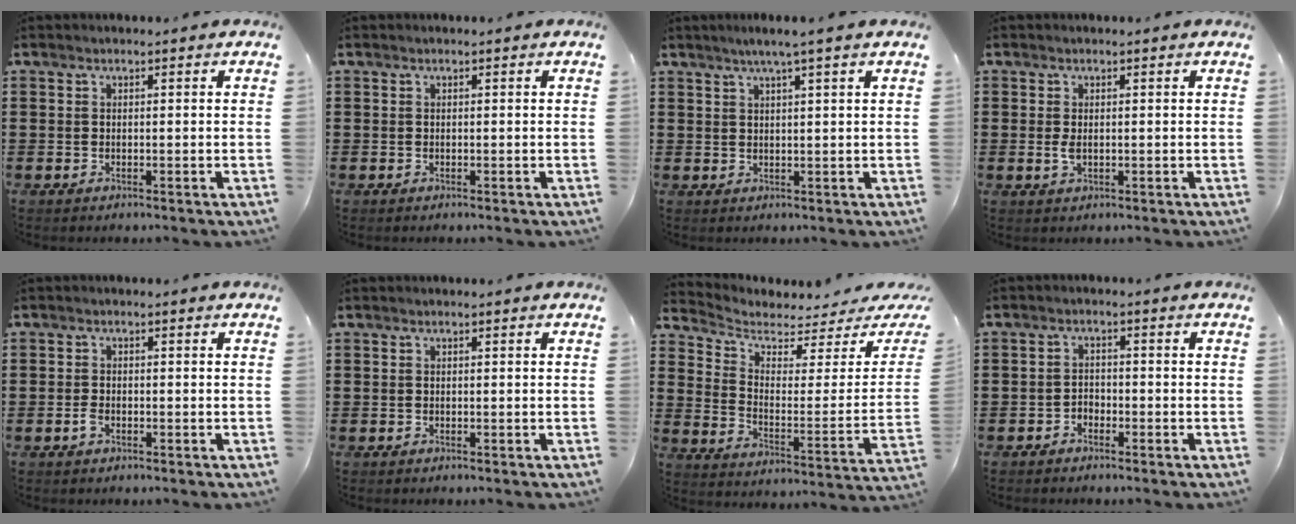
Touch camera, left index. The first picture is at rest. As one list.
[{"total": 0.0}, {"total": 2.7, "force": [1.8, -0.5, 2.0], "torque": [-0.040, -0.001, 0.031]}, {"total": 1.7, "force": [0.0, 0.7, 1.6], "torque": [-0.046, -0.004, -0.004]}, {"total": 1.6, "force": [-0.6, 0.8, 1.2], "torque": [-0.032, -0.003, -0.014]}, {"total": 0.0}, {"total": 3.7, "force": [3.1, 1.5, 1.3], "torque": [-0.050, -0.026, 0.048]}, {"total": 1.7, "force": [-1.6, 0.7, 0.1], "torque": [-0.010, 0.001, -0.035]}]